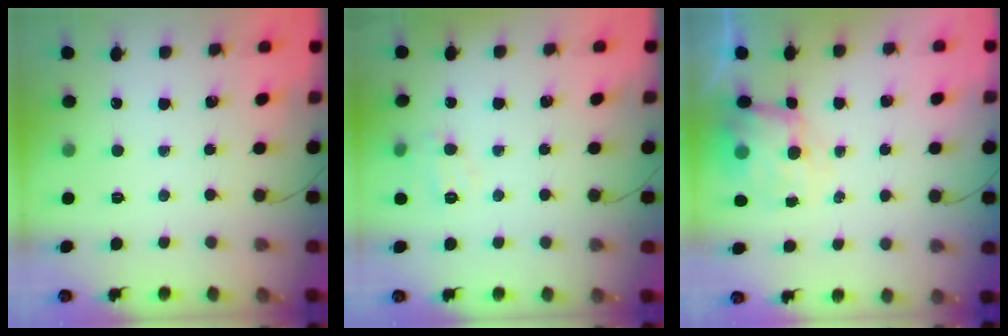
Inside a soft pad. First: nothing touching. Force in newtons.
{"total": 7.2, "press": 7.1, "slide": 1.4}
{"total": 7.5, "press": 7.4, "slide": 1.4}